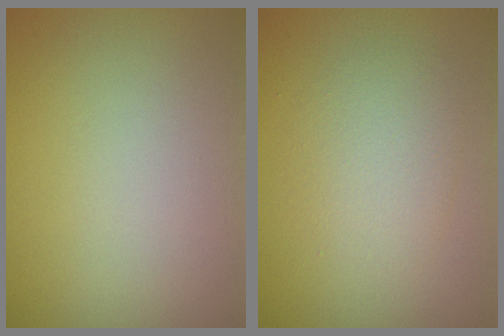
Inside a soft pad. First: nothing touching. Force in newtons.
{"total": 2.9, "press": 2.9, "slide": 0.1}